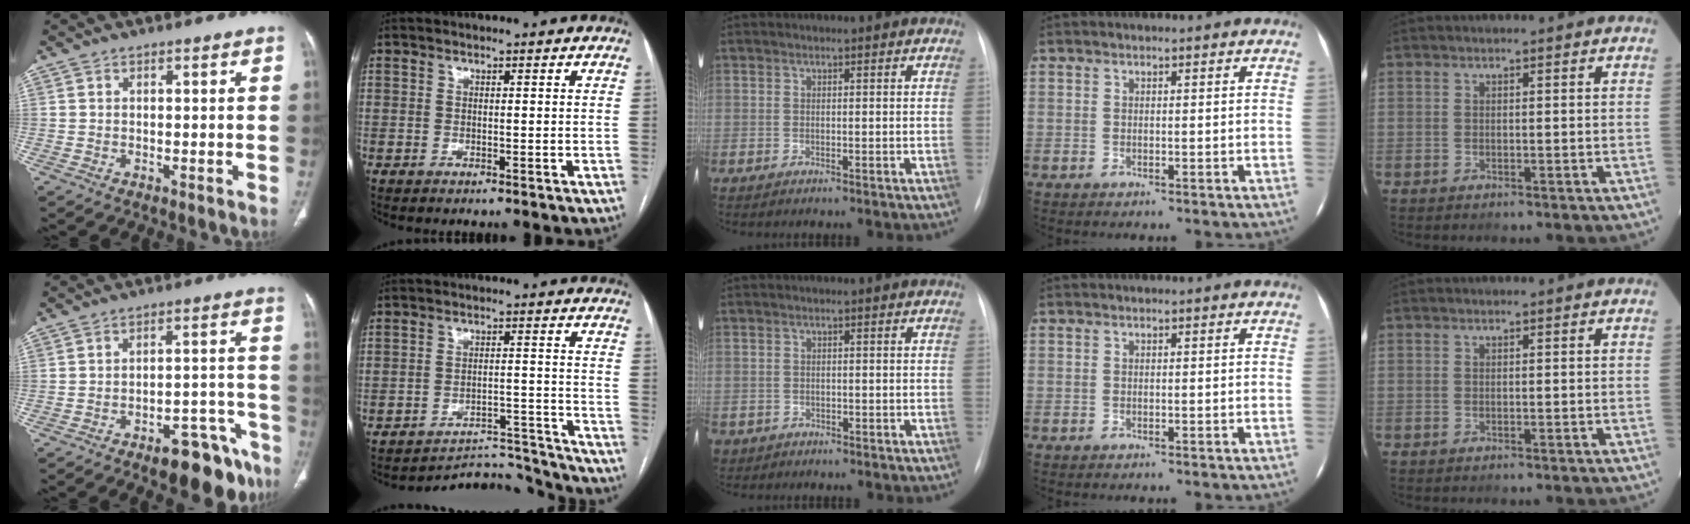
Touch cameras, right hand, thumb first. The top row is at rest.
{"thumb": {"total": 13.8, "force": [-9.3, 5.4, 8.7], "torque": [-0.069, 0.074, -0.125]}, "index": {"total": 9.6, "force": [-9.4, 0.8, -2.1], "torque": [0.043, 0.040, -0.128]}, "middle": {"total": 2.4, "force": [-1.2, 2.0, 0.4], "torque": [-0.011, 0.001, -0.014]}}